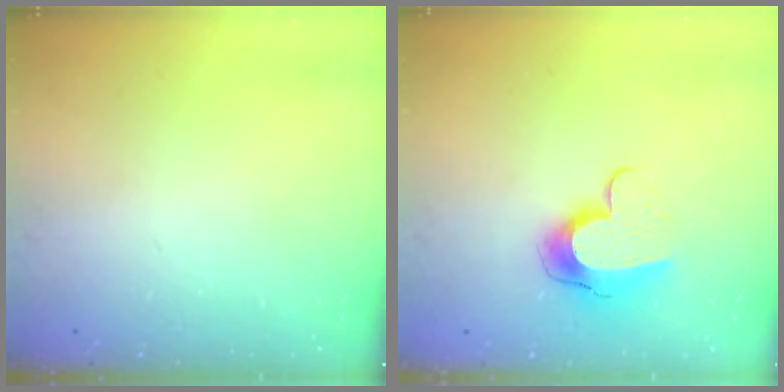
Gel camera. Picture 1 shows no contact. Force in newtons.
{"total": 11.2, "press": 11.2, "slide": 1.1}